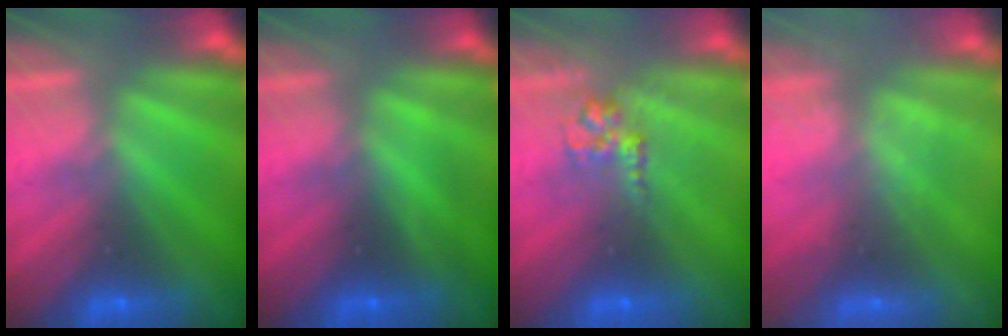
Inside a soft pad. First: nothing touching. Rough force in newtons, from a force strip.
{"total": 1.6}
{"total": 2.8}
{"total": 2.3}